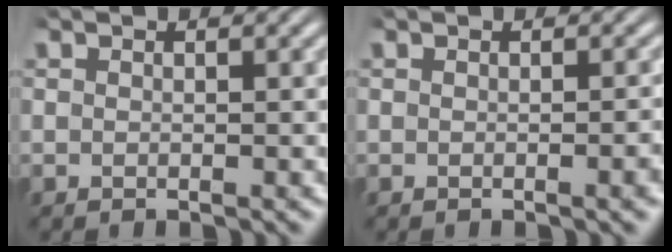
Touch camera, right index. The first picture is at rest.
{"total": 0.8, "force": [-0.5, -0.1, 0.7], "torque": [-0.006, 0.007, -0.010]}